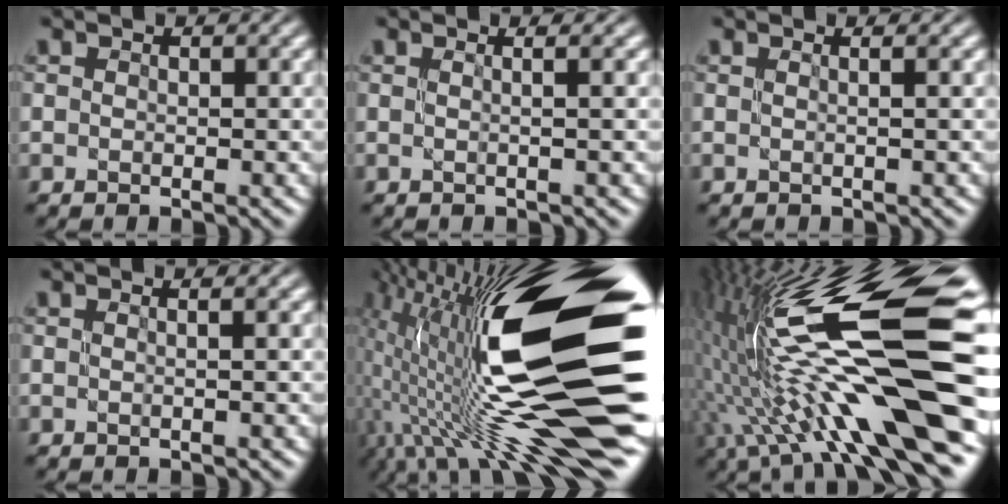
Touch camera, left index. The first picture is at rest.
{"total": 1.9, "force": [0.7, 0.4, 1.7], "torque": [-0.012, 0.005, -0.008]}
{"total": 1.1, "force": [0.4, 0.0, 1.0], "torque": [-0.008, 0.001, 0.000]}
{"total": 0.8, "force": [0.3, -0.1, 0.7], "torque": [-0.009, -0.001, 0.002]}
{"total": 20.8, "force": [1.1, 6.7, 19.6], "torque": [-0.344, -0.008, 0.002]}
{"total": 17.8, "force": [1.6, 4.6, 17.1], "torque": [-0.291, 0.011, 0.028]}